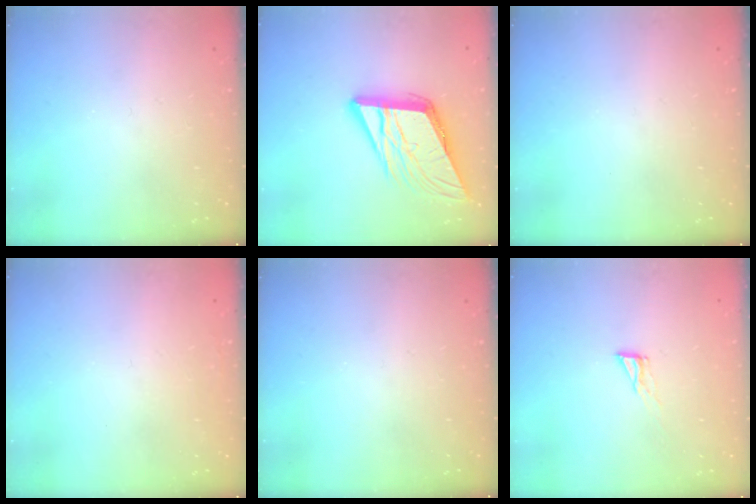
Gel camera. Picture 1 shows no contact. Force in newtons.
{"total": 15.2, "press": 15.0, "slide": 2.6}
{"total": 0.0}
{"total": 1.6, "press": 1.6, "slide": 0.1}
{"total": 0.0}
{"total": 4.3, "press": 4.2, "slide": 0.3}